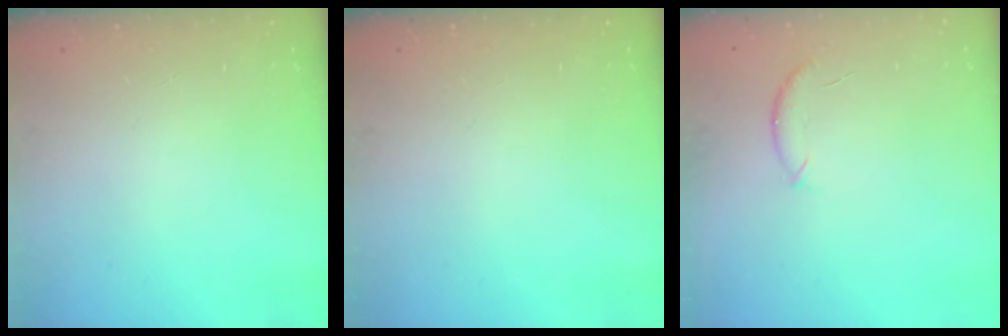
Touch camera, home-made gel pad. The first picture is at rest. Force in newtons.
{"total": 0.0}
{"total": 6.5, "press": 6.5, "slide": 1.0}